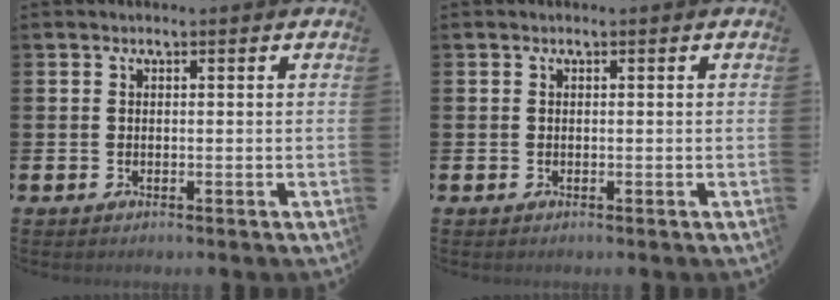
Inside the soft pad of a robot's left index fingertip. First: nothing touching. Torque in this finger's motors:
{"motor_torque": [0.00, 0.00, 0.00, 0.00]}